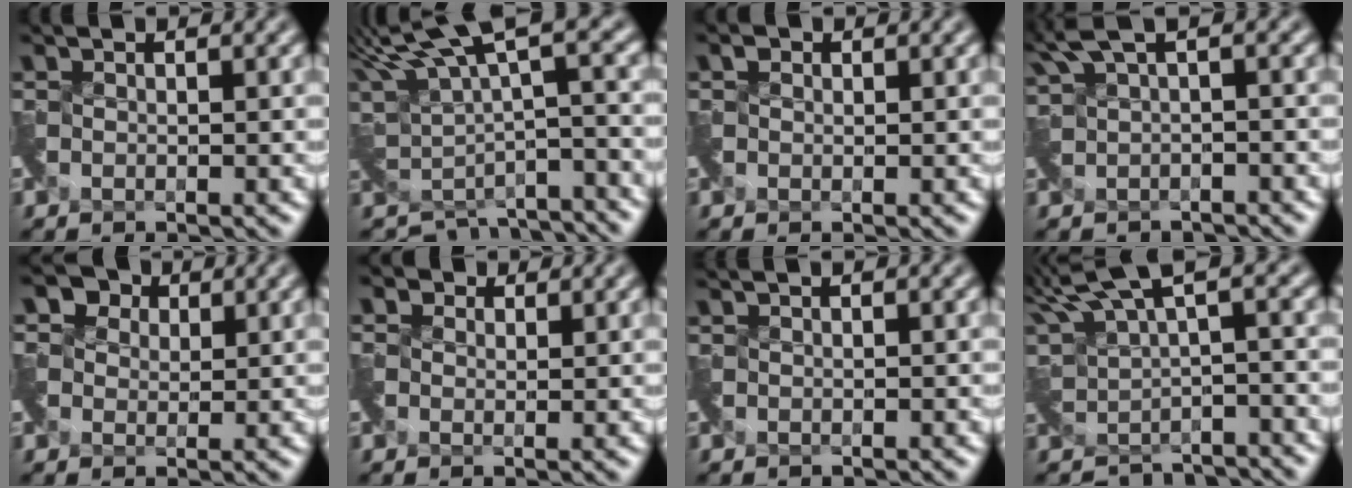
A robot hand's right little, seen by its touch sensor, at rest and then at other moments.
{"total": 6.0, "force": [1.9, 2.4, 5.1], "torque": [-0.100, -0.008, 0.064]}
{"total": 0.9, "force": [-0.2, 0.2, -0.9], "torque": [0.014, -0.001, 0.002]}
{"total": 1.6, "force": [0.3, 1.0, 1.1], "torque": [-0.026, -0.024, 0.009]}
{"total": 3.5, "force": [1.3, 3.1, 0.9], "torque": [-0.027, 0.015, 0.010]}
{"total": 1.2, "force": [0.1, 1.0, -0.7], "torque": [0.010, 0.000, 0.001]}
{"total": 0.5, "force": [-0.1, 0.3, 0.4], "torque": [-0.007, -0.006, -0.003]}
{"total": 4.1, "force": [1.5, 1.8, 3.3], "torque": [-0.064, -0.016, 0.047]}